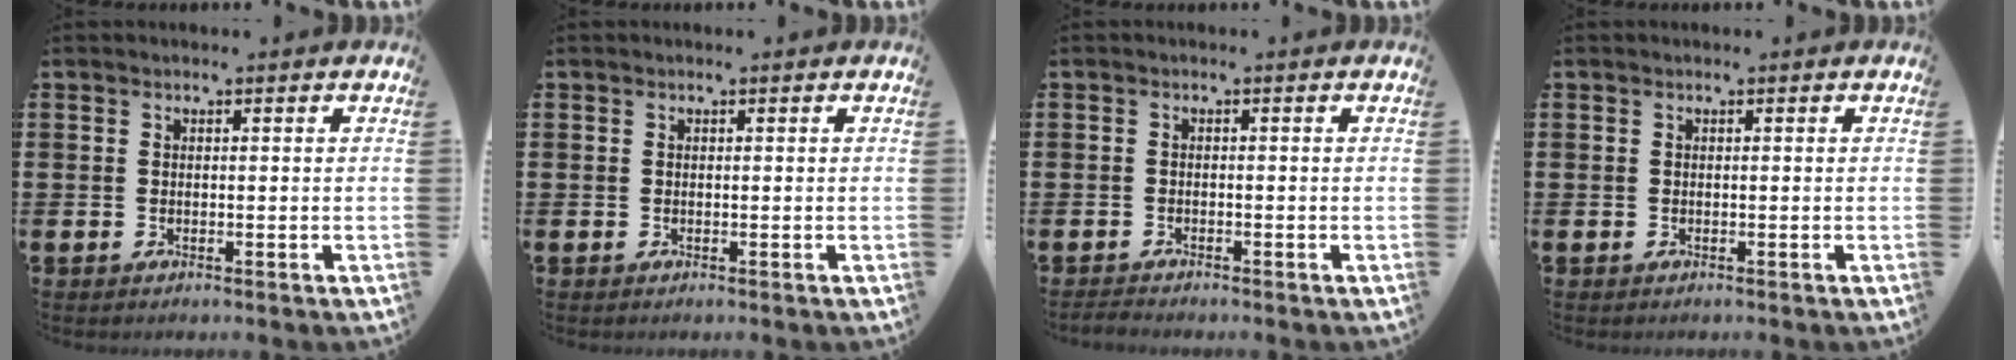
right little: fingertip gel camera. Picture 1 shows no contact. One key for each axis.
{"total": 0.0}
{"total": 0.9, "fx": -0.8, "fy": 0.1, "fz": 0.2, "tx": -0.006, "ty": 0.000, "tz": -0.017}
{"total": 0.0}